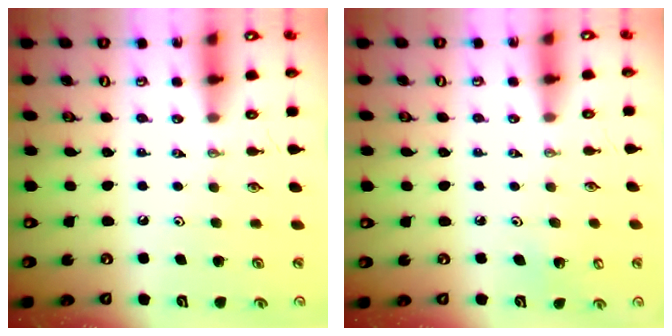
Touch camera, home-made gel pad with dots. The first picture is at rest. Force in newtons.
{"total": 2.5, "press": 2.5, "slide": 0.2}